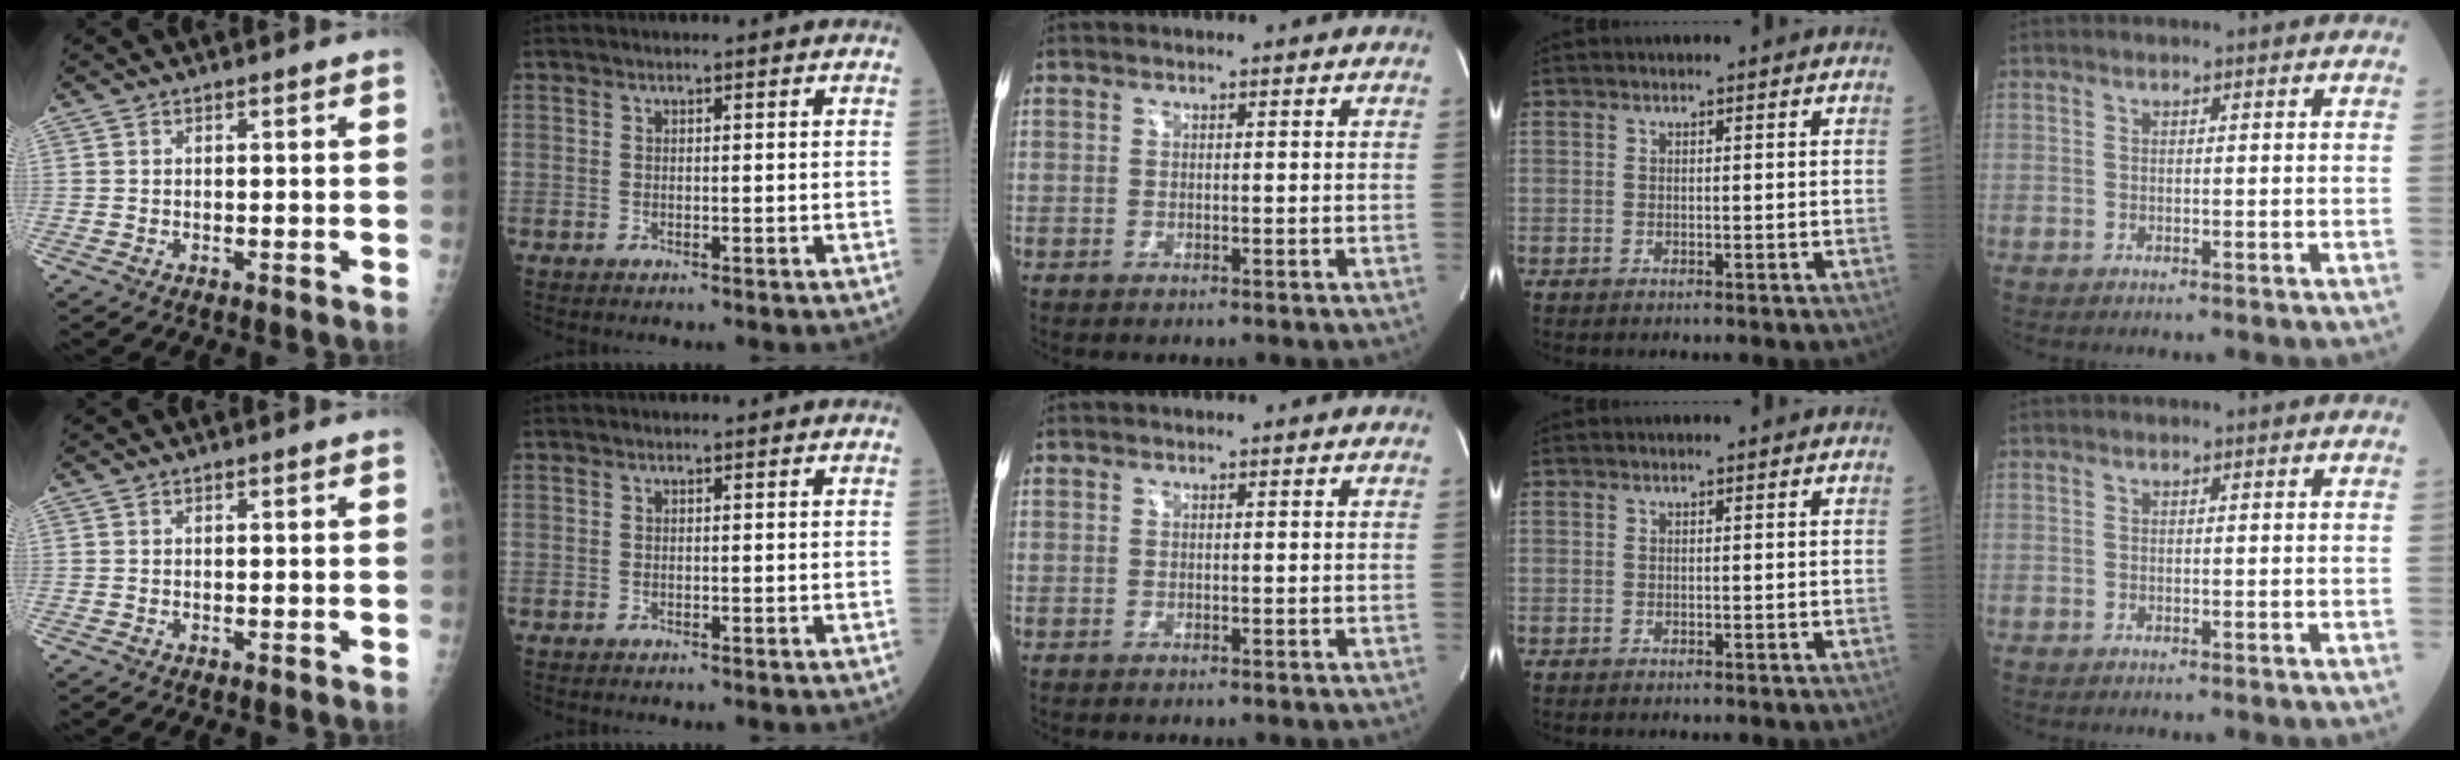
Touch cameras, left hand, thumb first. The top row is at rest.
{}